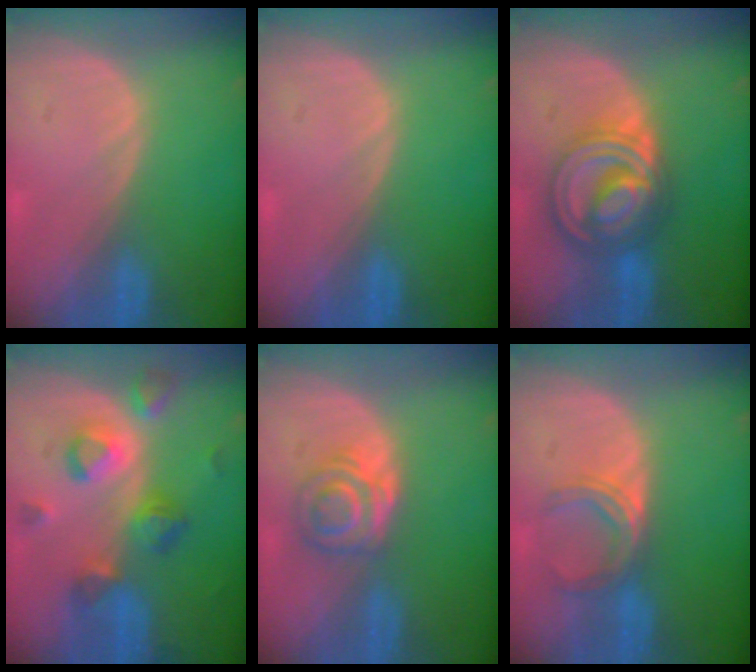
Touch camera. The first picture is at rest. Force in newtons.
{"total": 0.0}
{"total": 9.2, "press": 9.2, "slide": 0.7}
{"total": 7.9, "press": 7.7, "slide": 2.1}
{"total": 5.2, "press": 4.9, "slide": 1.8}
{"total": 5.0, "press": 4.4, "slide": 2.3}